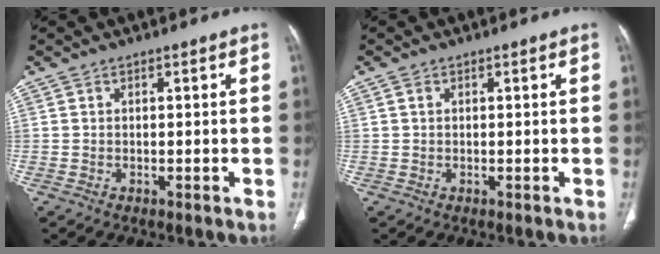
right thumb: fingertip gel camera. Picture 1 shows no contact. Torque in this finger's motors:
{"motor_torque": [-0.02, -0.09, -0.37, 0.07, 0.04]}